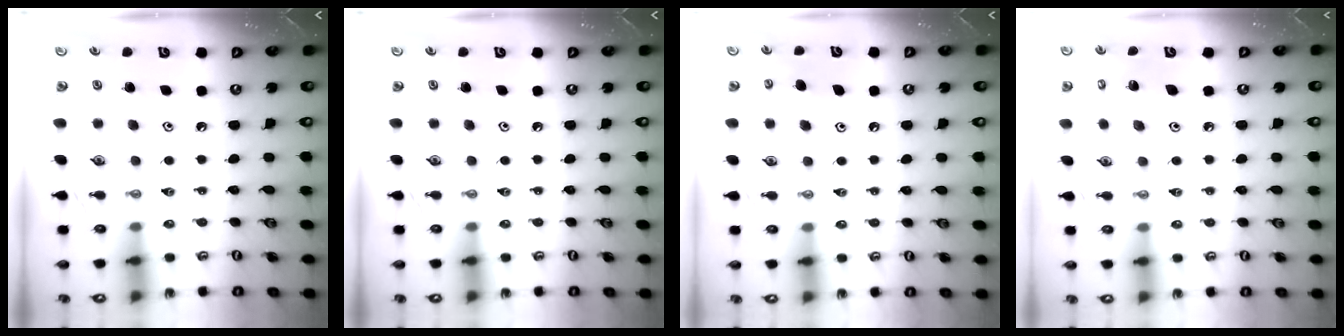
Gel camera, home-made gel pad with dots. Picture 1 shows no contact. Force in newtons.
{"total": 0.0}
{"total": 6.1, "press": 5.8, "slide": 1.7}
{"total": 6.1, "press": 6.1, "slide": 0.8}